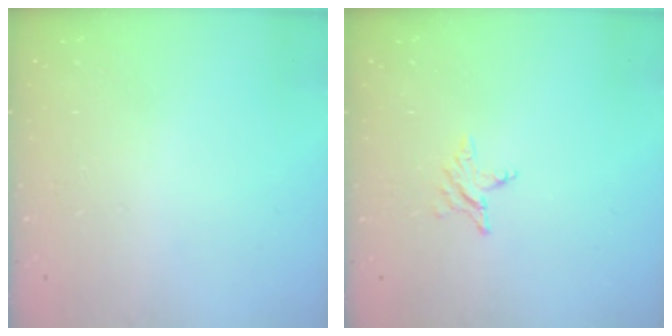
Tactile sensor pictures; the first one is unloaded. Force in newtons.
{"total": 2.8, "press": 2.8, "slide": 0.3}